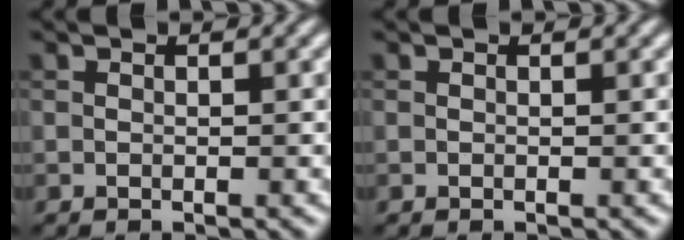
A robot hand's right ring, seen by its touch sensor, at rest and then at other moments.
{"total": 0.0}